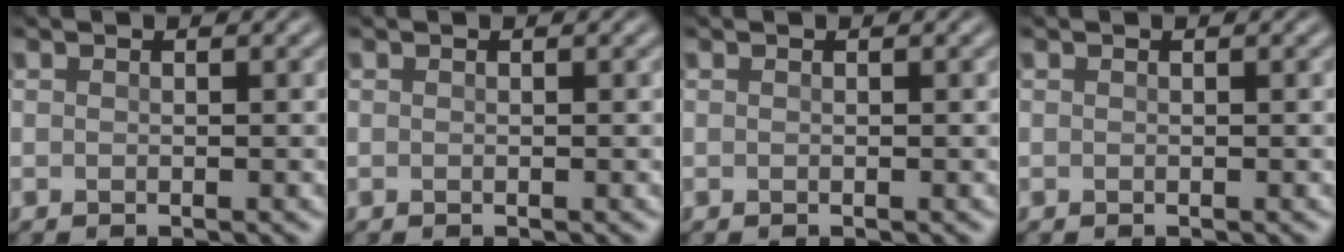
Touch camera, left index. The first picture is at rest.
{"total": 0.0}
{"total": 0.0}
{"total": 0.0}